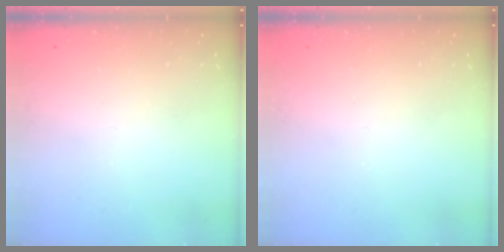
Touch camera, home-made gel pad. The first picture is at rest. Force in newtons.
{"total": 0.0}